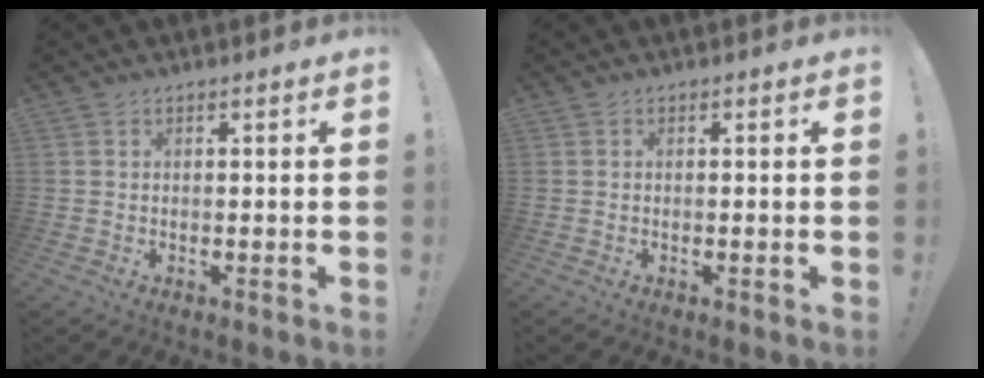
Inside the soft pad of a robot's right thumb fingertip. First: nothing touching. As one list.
[{"total": 0.5, "force": [-0.2, -0.1, 0.4], "torque": [-0.006, -0.001, -0.004]}]